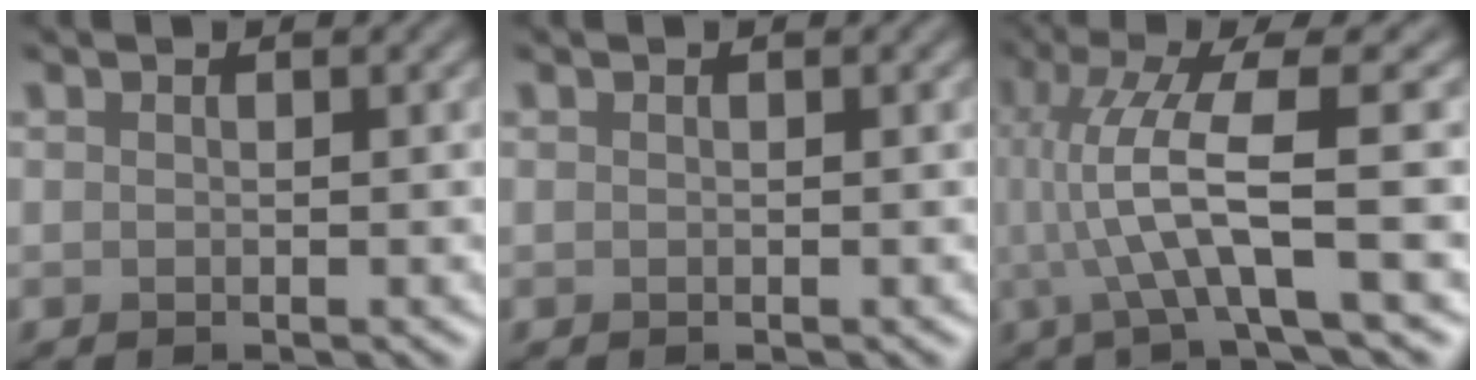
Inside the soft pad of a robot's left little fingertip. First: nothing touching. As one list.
[{"total": 0.0}, {"total": 7.7, "force": [-0.5, 1.5, 7.6], "torque": [-0.140, 0.005, -0.010]}]